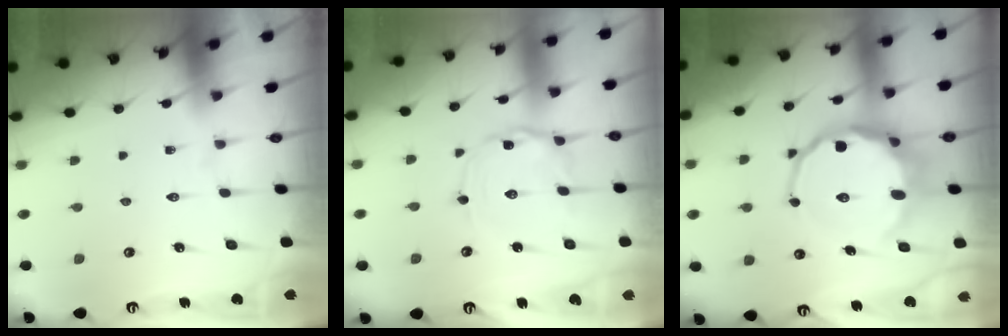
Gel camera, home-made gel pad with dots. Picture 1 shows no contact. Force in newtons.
{"total": 2.0, "press": 2.0, "slide": 0.2}
{"total": 12.9, "press": 12.4, "slide": 3.7}